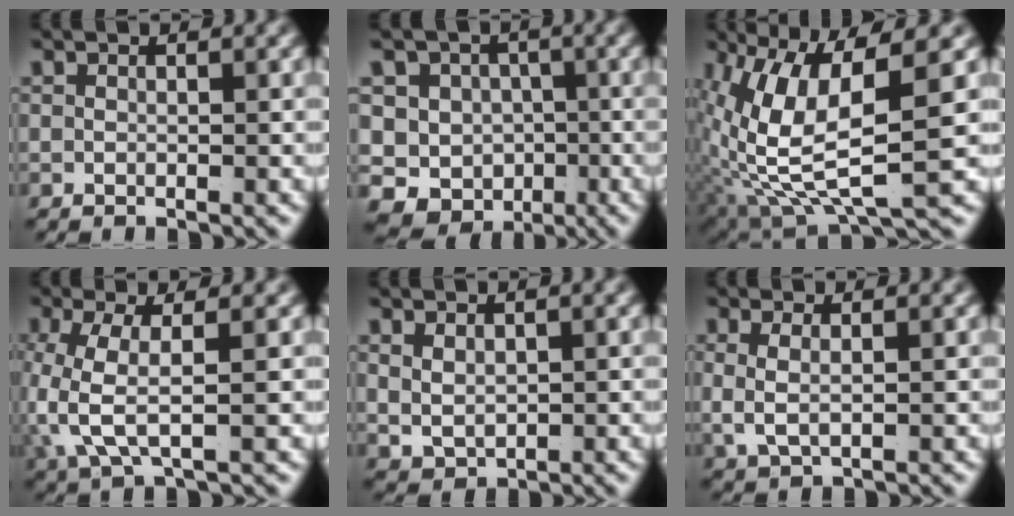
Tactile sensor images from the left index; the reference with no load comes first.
{"total": 19.3, "force": [-6.4, 17.4, 5.4], "torque": [-0.174, -0.096, -0.107]}
{"total": 10.9, "force": [-0.6, 5.8, 9.2], "torque": [-0.181, -0.028, 0.011]}
{"total": 5.1, "force": [0.1, 2.4, 4.5], "torque": [-0.121, -0.019, 0.016]}
{"total": 2.5, "force": [0.6, 1.9, 1.4], "torque": [-0.036, -0.017, 0.028]}
{"total": 2.8, "force": [0.4, 1.5, 2.2], "torque": [-0.054, -0.007, 0.019]}